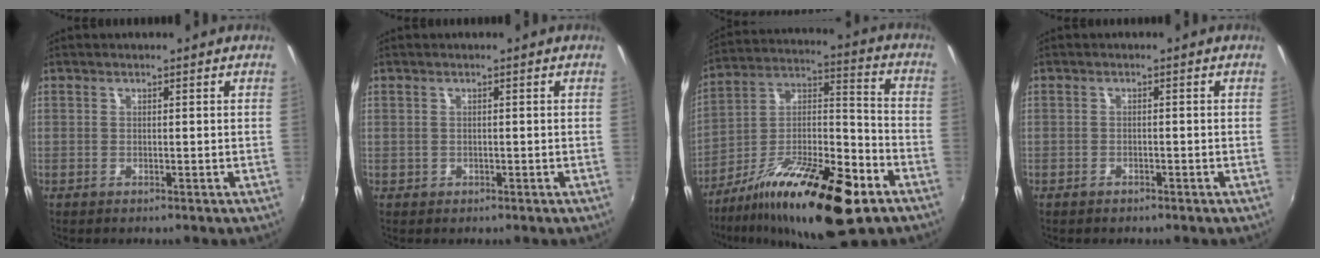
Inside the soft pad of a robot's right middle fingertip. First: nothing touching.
{"total": 0.7, "force": [-0.2, 0.7, 0.1], "torque": [0.000, -0.003, -0.001]}
{"total": 23.6, "force": [-13.7, 6.9, 18.0], "torque": [-0.301, -0.010, -0.230]}
{"total": 1.3, "force": [-1.0, 0.7, 0.2], "torque": [-0.007, -0.002, -0.017]}